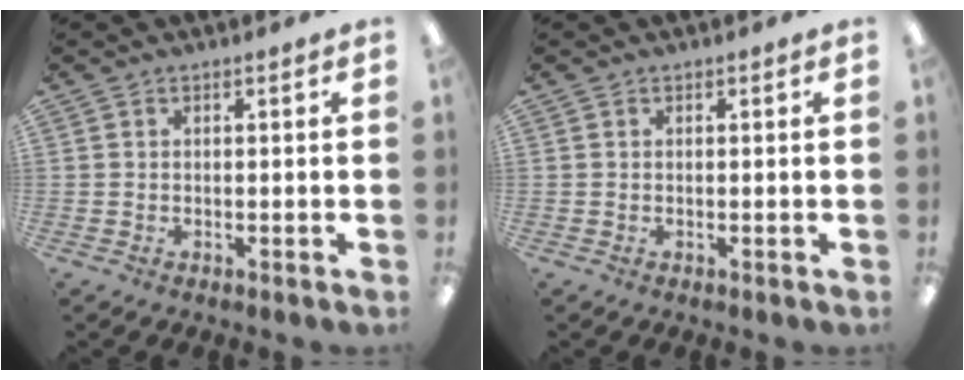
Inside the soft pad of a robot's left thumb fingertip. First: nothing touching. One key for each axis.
{"total": 0.0}